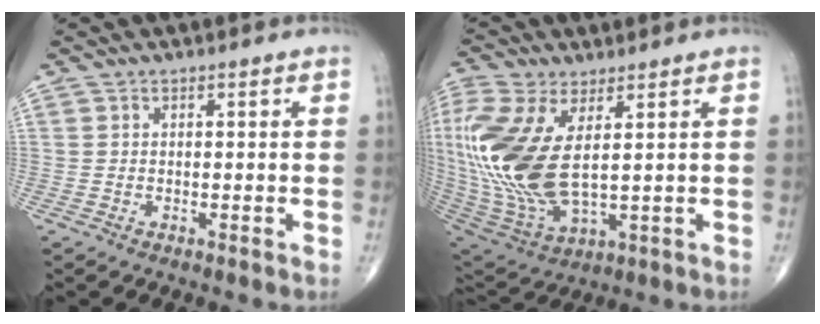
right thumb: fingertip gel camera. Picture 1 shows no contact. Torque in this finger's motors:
{"motor_torque": [2.13, 2.88, 2.38, 0.39, 0.88]}